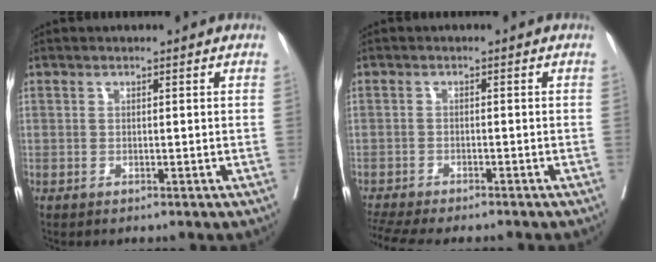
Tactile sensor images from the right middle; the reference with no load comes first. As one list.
[{"total": 10.6, "force": [-9.3, 1.8, 4.7], "torque": [-0.078, -0.009, -0.135]}]